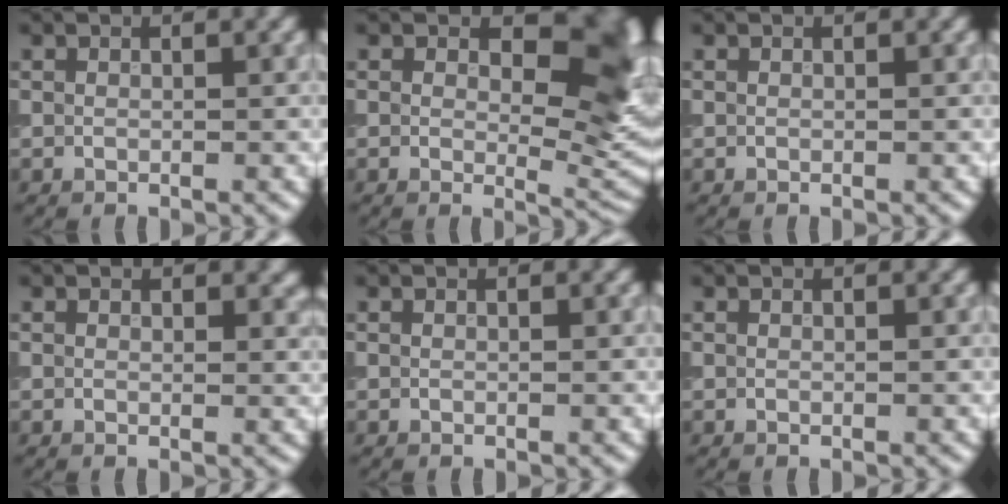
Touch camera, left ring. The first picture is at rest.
{"total": 9.7, "force": [2.3, 5.5, 7.6], "torque": [-0.084, -0.009, 0.034]}
{"total": 0.0}
{"total": 1.1, "force": [0.6, 0.7, 0.5], "torque": [-0.002, -0.005, 0.009]}
{"total": 0.0}
{"total": 0.0}